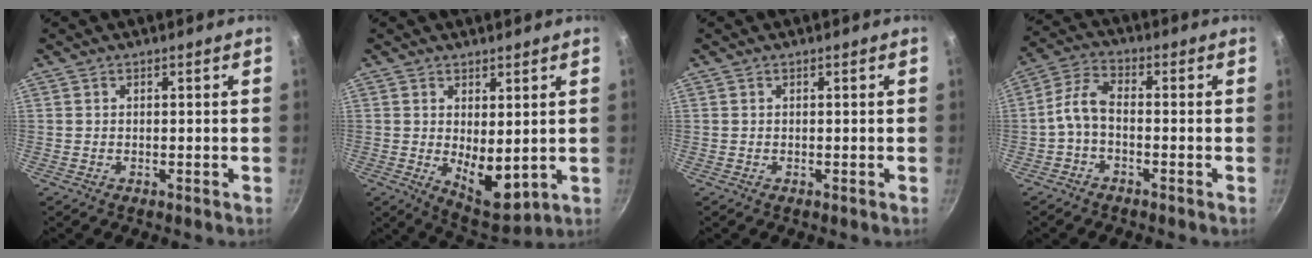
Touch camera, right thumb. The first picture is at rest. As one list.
[{"total": 8.5, "force": [0.7, 4.2, 7.4], "torque": [-0.090, -0.030, 0.029]}, {"total": 0.0}, {"total": 3.0, "force": [-1.4, 1.6, 2.1], "torque": [-0.051, 0.019, -0.036]}]